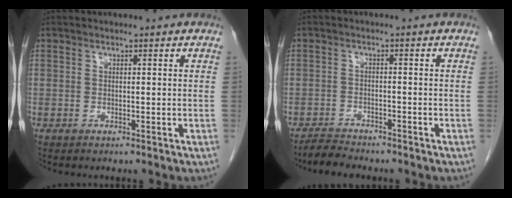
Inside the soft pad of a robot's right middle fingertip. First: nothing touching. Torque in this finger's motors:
{"motor_torque": [0.42, -0.33, 0.15, 0.04]}